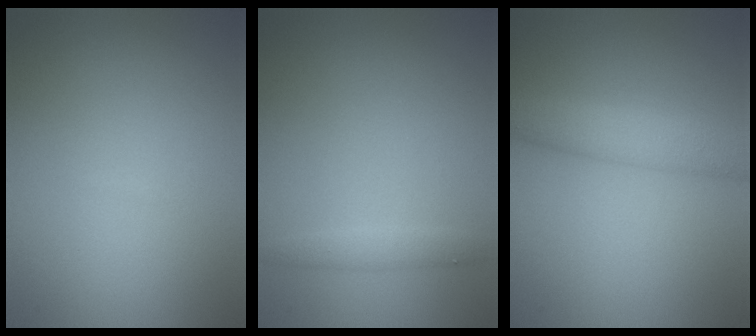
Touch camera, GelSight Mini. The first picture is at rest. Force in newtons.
{"total": 1.3, "press": 1.3, "slide": 0.2}
{"total": 3.3, "press": 3.3, "slide": 0.0}